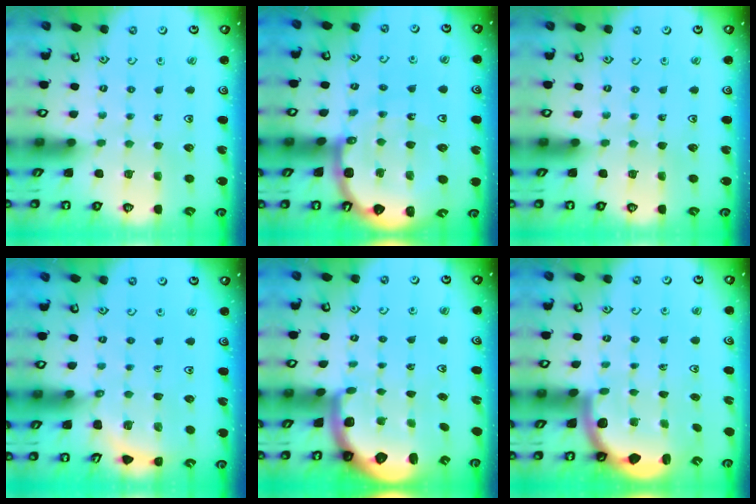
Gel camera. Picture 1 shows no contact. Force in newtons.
{"total": 9.7, "press": 9.7, "slide": 1.2}
{"total": 0.0}
{"total": 2.6, "press": 2.6, "slide": 0.2}
{"total": 1.7, "press": 1.7, "slide": 0.4}
{"total": 2.0, "press": 1.9, "slide": 0.5}